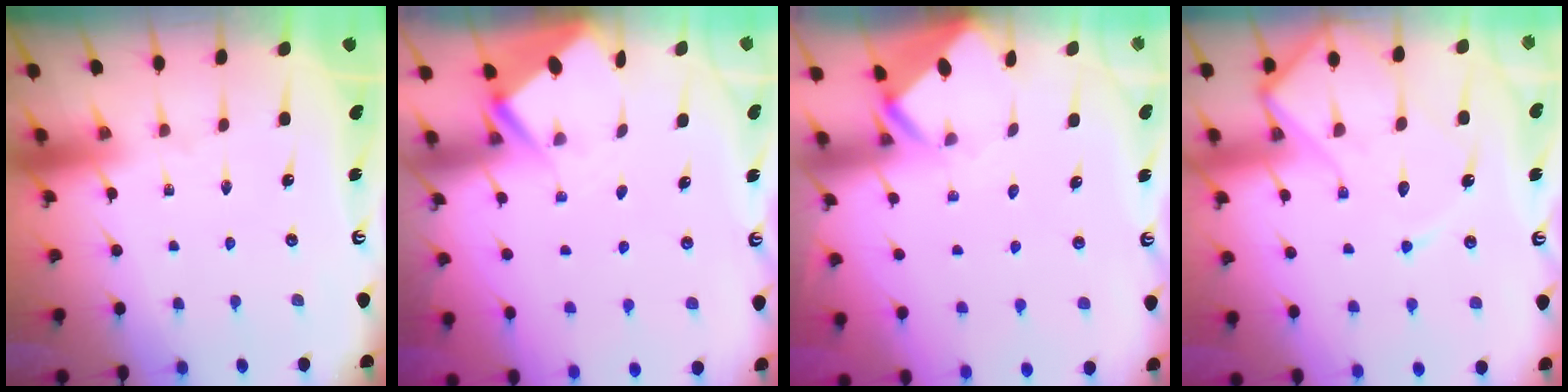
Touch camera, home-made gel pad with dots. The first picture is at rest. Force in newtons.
{"total": 2.9, "press": 2.9, "slide": 0.4}
{"total": 3.9, "press": 3.9, "slide": 0.4}
{"total": 11.4, "press": 11.3, "slide": 1.0}